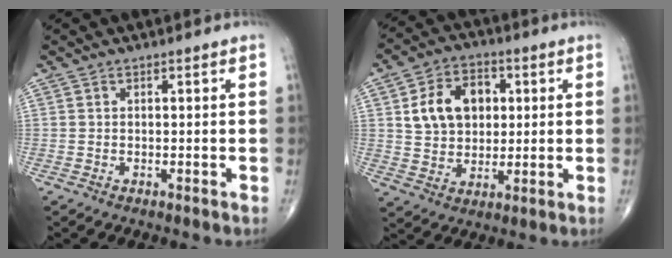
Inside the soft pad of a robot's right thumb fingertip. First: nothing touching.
{"total": 12.2, "force": [2.6, 9.0, 7.9], "torque": [-0.105, 0.007, 0.044]}